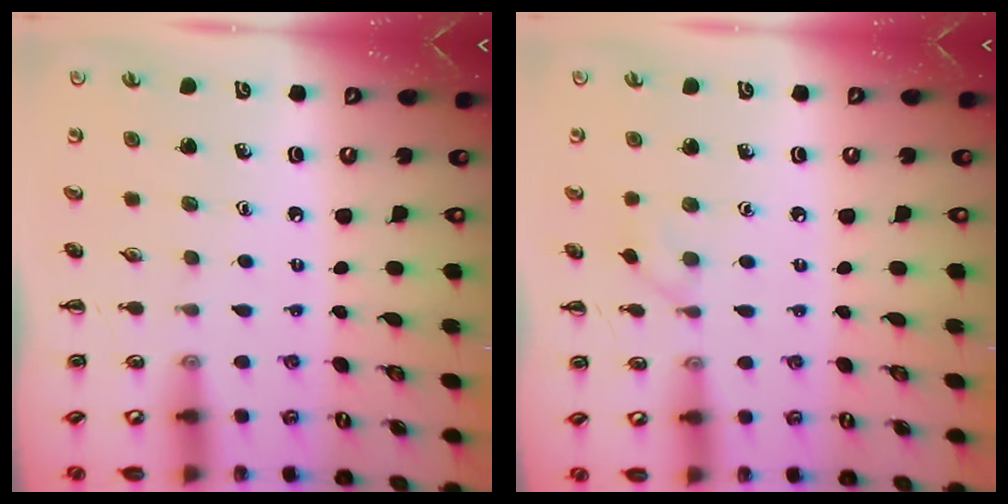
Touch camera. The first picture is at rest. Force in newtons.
{"total": 3.1, "press": 2.9, "slide": 1.2}